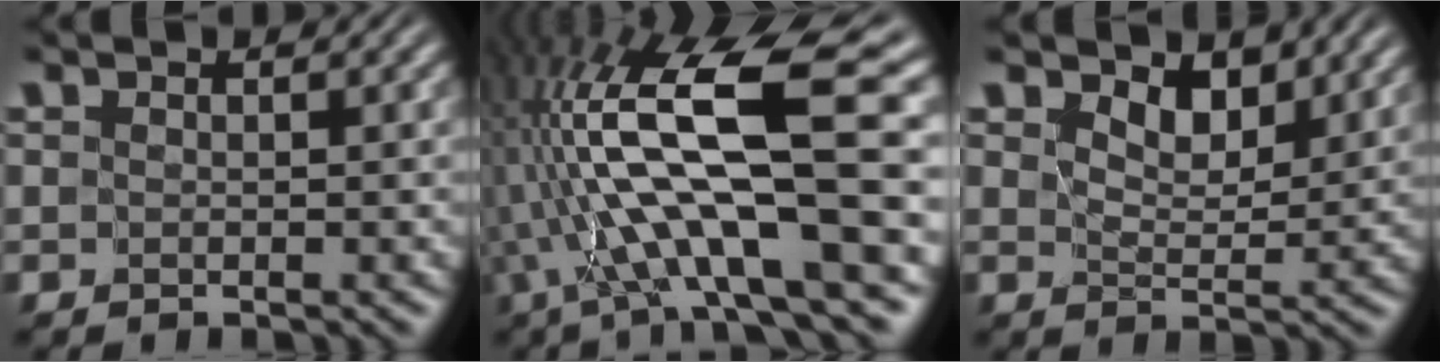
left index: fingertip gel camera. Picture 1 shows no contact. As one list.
[{"total": 13.0, "force": [-1.5, 2.5, 12.7], "torque": [-0.230, 0.025, -0.026]}, {"total": 3.4, "force": [2.6, 1.4, 1.6], "torque": [-0.039, -0.010, 0.037]}]